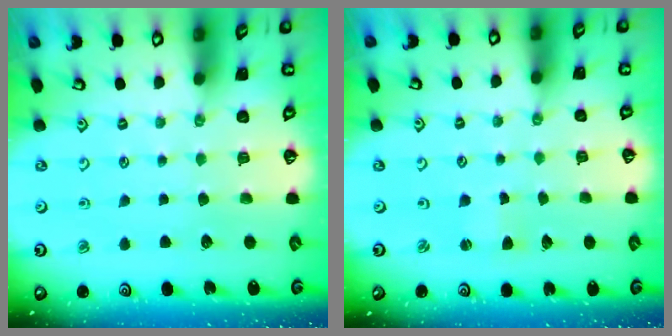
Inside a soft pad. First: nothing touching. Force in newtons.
{"total": 1.7, "press": 1.7, "slide": 0.4}